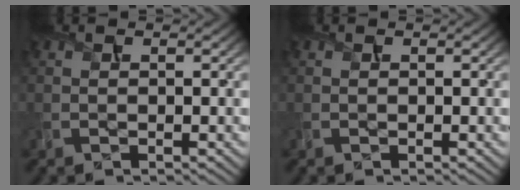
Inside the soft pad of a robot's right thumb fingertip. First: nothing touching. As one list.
[{"total": 0.0}]